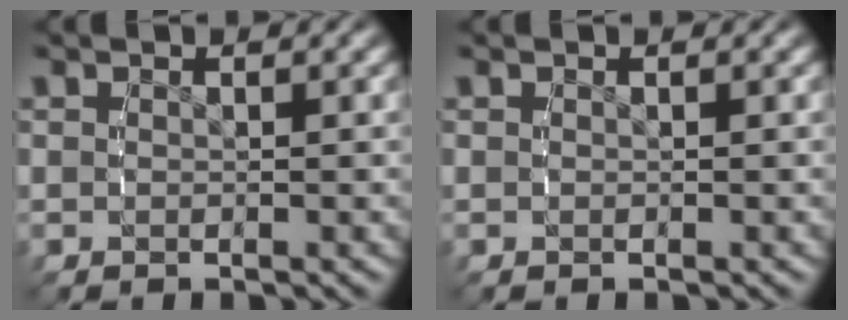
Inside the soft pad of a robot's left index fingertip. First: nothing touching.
{"total": 0.0}